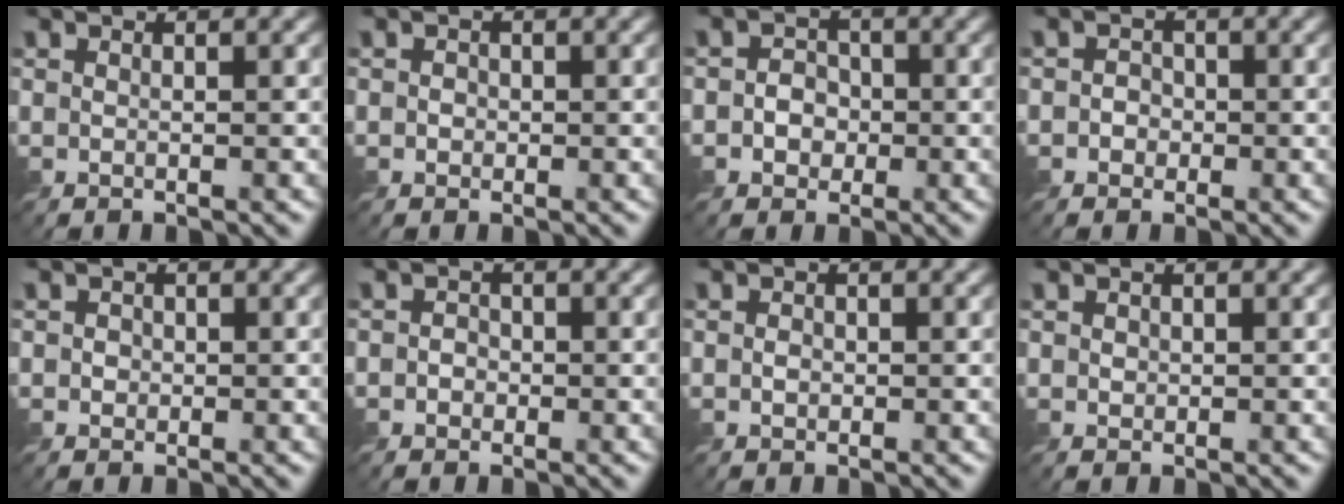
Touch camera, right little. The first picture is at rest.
{"total": 1.0, "force": [-0.2, 1.0, 0.3], "torque": [-0.001, -0.003, -0.004]}
{"total": 2.4, "force": [-0.7, 2.1, 1.0], "torque": [-0.002, -0.001, -0.024]}
{"total": 1.6, "force": [-0.5, 1.5, 0.4], "torque": [0.004, -0.002, -0.015]}
{"total": 1.0, "force": [-0.1, 1.0, 0.2], "torque": [0.000, -0.004, -0.002]}
{"total": 1.3, "force": [-0.5, 1.2, 0.4], "torque": [-0.002, -0.002, -0.014]}
{"total": 0.8, "force": [-0.3, 0.7, 0.3], "torque": [-0.006, -0.002, -0.008]}
{"total": 0.7, "force": [0.1, 0.6, 0.1], "torque": [-0.003, -0.002, 0.003]}